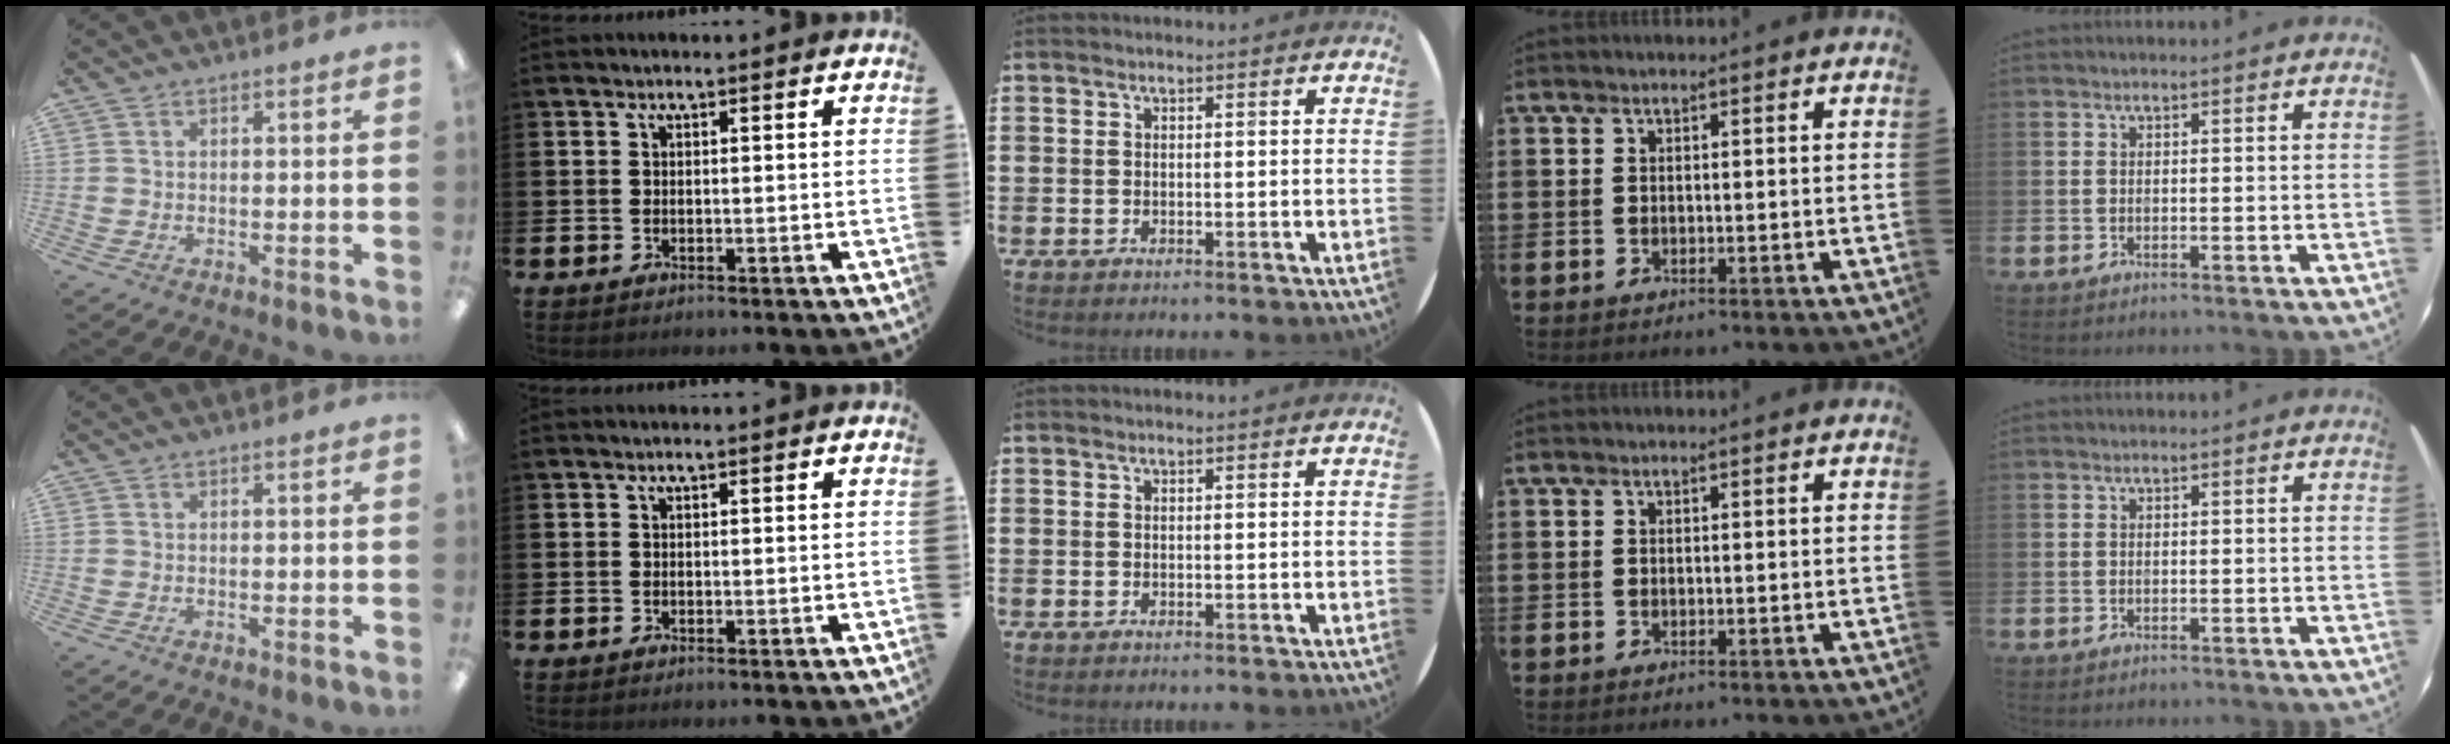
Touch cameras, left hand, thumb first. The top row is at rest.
{}